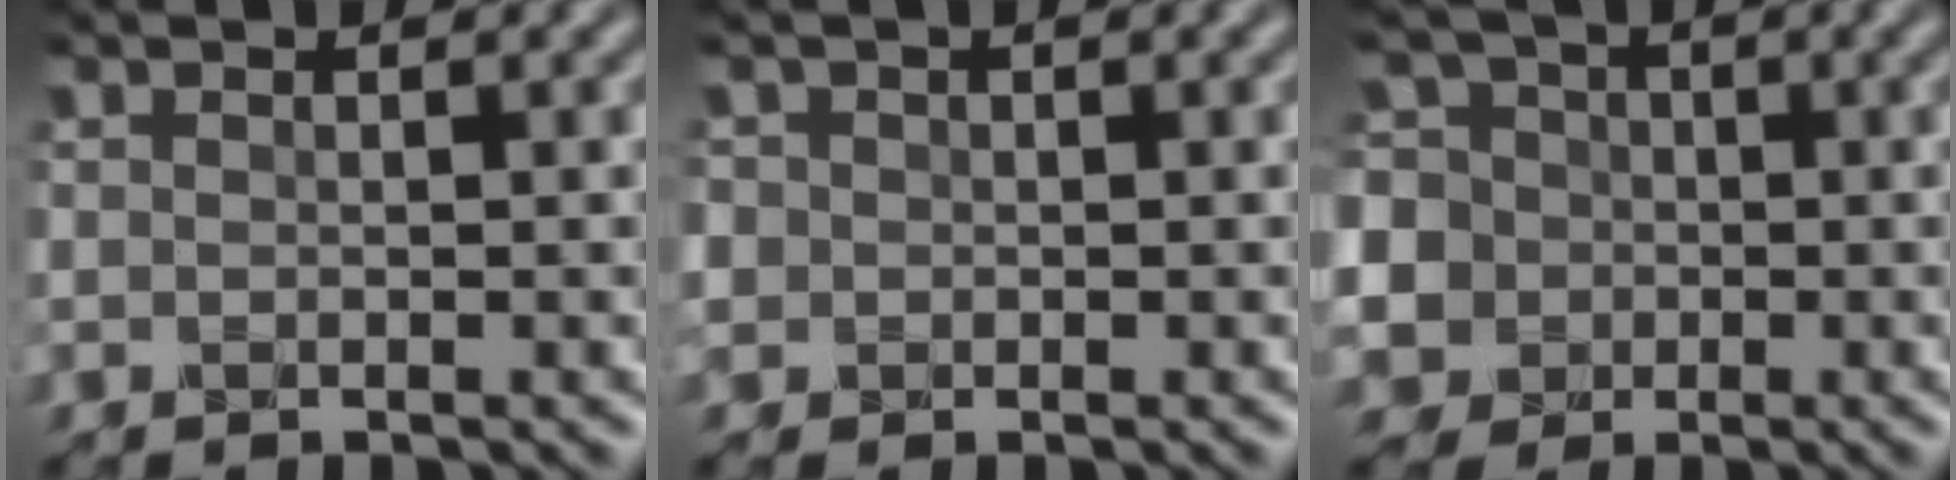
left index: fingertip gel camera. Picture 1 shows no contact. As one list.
[{"total": 2.0, "force": [0.1, 1.9, 0.5], "torque": [-0.011, 0.008, 0.001]}, {"total": 11.0, "force": [-0.3, 10.2, 4.1], "torque": [-0.119, 0.019, -0.040]}]